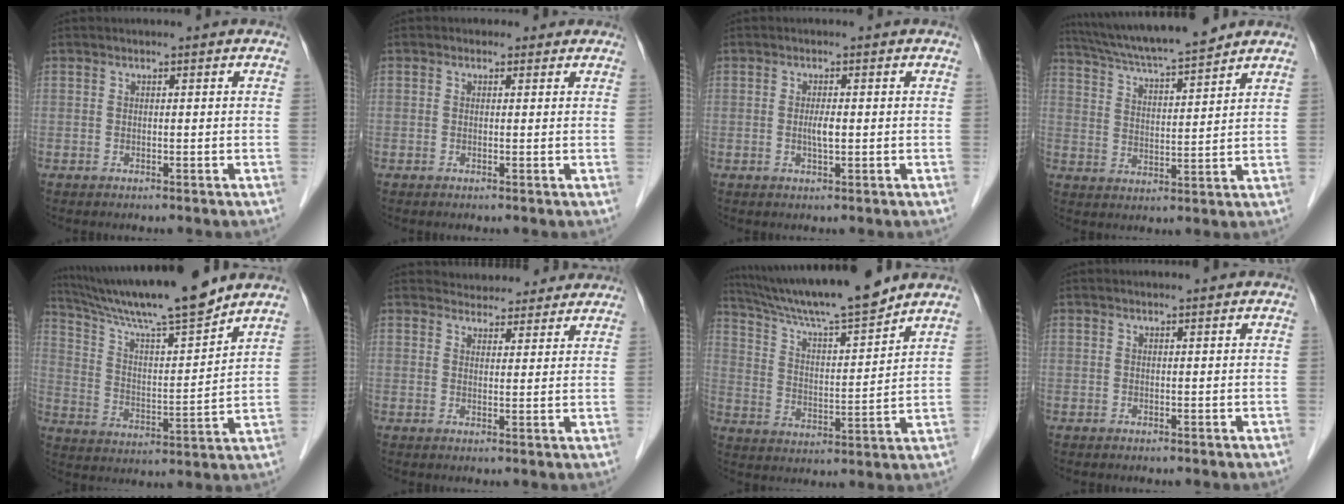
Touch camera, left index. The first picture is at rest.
{"total": 1.5, "force": [0.7, 1.3, 0.1], "torque": [0.005, 0.008, 0.004]}
{"total": 1.8, "force": [-0.1, 0.3, 1.8], "torque": [-0.038, -0.001, -0.001]}
{"total": 13.5, "force": [12.1, 0.2, 5.9], "torque": [-0.108, 0.014, 0.199]}
{"total": 16.6, "force": [14.5, -0.3, 8.1], "torque": [-0.145, 0.003, 0.245]}
{"total": 9.0, "force": [8.5, 2.9, 1.3], "torque": [0.001, 0.017, 0.095]}
{"total": 15.5, "force": [13.8, -0.2, 7.1], "torque": [-0.128, 0.004, 0.232]}
{"total": 0.6, "force": [0.6, -0.1, 0.2], "torque": [-0.009, 0.002, 0.010]}